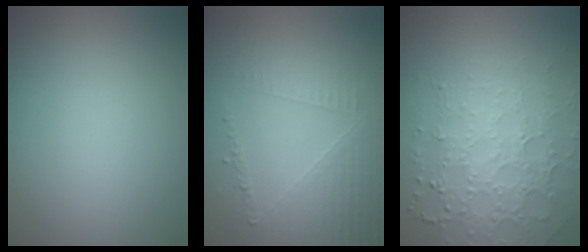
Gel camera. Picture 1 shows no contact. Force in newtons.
{"total": 5.2, "press": 3.1, "slide": 4.2}
{"total": 4.9, "press": 4.3, "slide": 2.5}